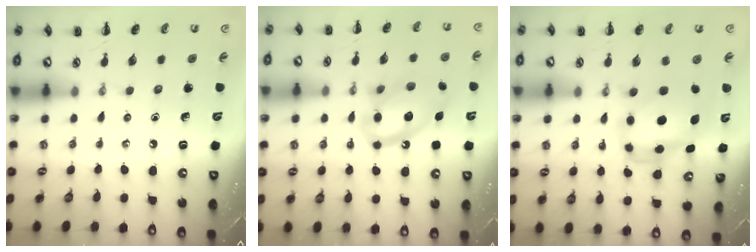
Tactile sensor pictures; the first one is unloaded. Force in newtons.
{"total": 14.7, "press": 14.5, "slide": 2.4}
{"total": 5.6, "press": 5.5, "slide": 1.2}